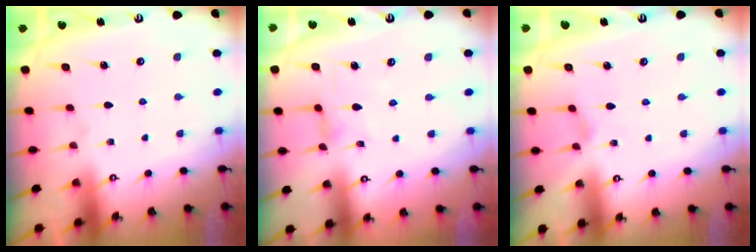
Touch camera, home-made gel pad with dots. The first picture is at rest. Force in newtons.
{"total": 1.6, "press": 1.6, "slide": 0.2}
{"total": 0.0}